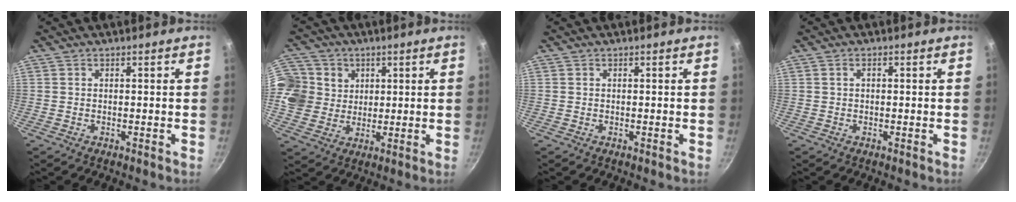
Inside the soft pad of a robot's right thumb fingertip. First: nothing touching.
{"total": 10.8, "force": [3.3, 9.6, 3.6], "torque": [-0.038, -0.013, 0.057]}
{"total": 0.0}
{"total": 1.0, "force": [0.2, 0.6, 0.8], "torque": [-0.013, 0.005, 0.003]}